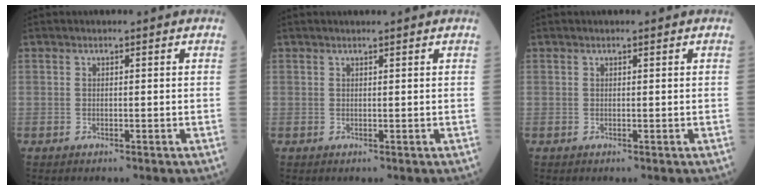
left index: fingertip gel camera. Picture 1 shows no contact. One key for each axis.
{"total": 1.6, "fx": 1.3, "fy": -0.3, "fz": 0.8, "tx": -0.010, "ty": 0.009, "tz": 0.018}
{"total": 0.0}